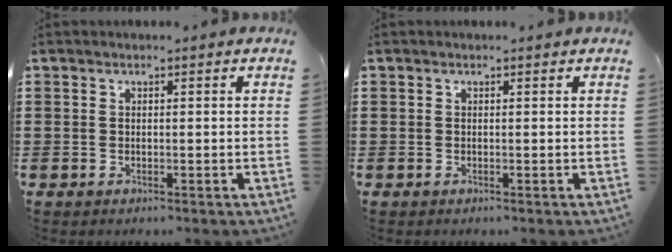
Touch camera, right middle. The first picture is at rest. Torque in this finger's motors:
{"motor_torque": [-0.13, -0.18, 0.00, 0.01]}